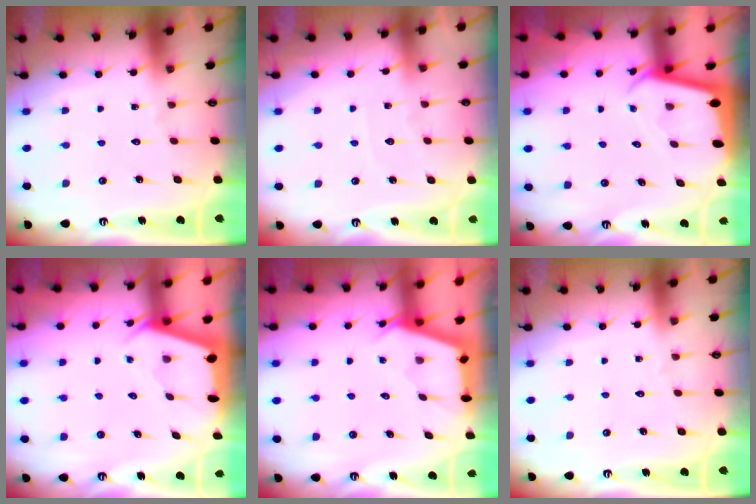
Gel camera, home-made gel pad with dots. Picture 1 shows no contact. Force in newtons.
{"total": 4.0, "press": 4.0, "slide": 0.6}
{"total": 1.9, "press": 1.9, "slide": 0.1}
{"total": 2.4, "press": 2.4, "slide": 0.3}
{"total": 2.6, "press": 2.6, "slide": 0.3}
{"total": 0.0}